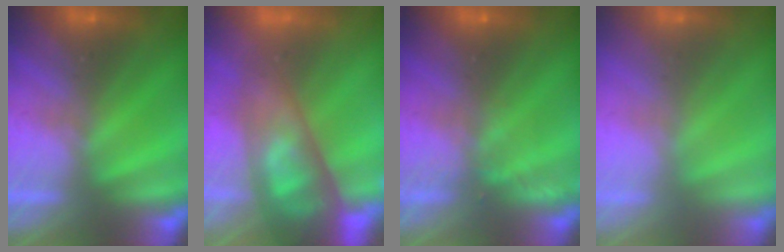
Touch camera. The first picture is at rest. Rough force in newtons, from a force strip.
{"total": 11.3}
{"total": 2.2}
{"total": 2.0}